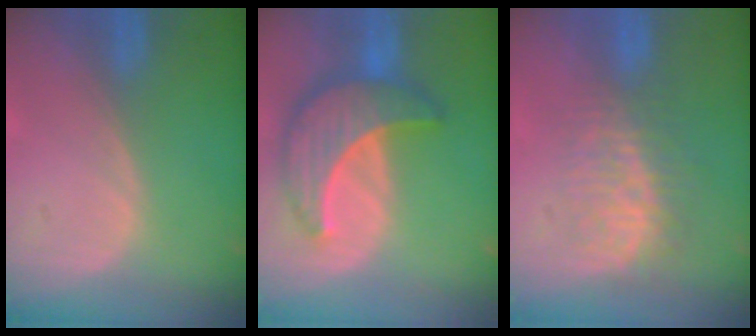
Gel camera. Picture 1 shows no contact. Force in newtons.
{"total": 10.0, "press": 10.0, "slide": 0.7}
{"total": 8.6, "press": 7.4, "slide": 4.3}